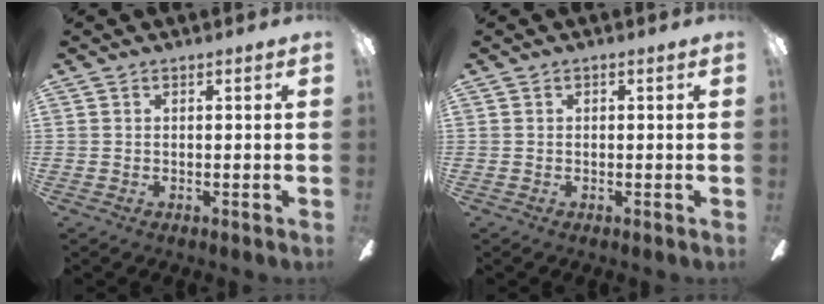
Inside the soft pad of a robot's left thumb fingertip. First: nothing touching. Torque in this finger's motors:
{"motor_torque": [-0.06, 0.06, -0.05, 0.19, 0.00]}